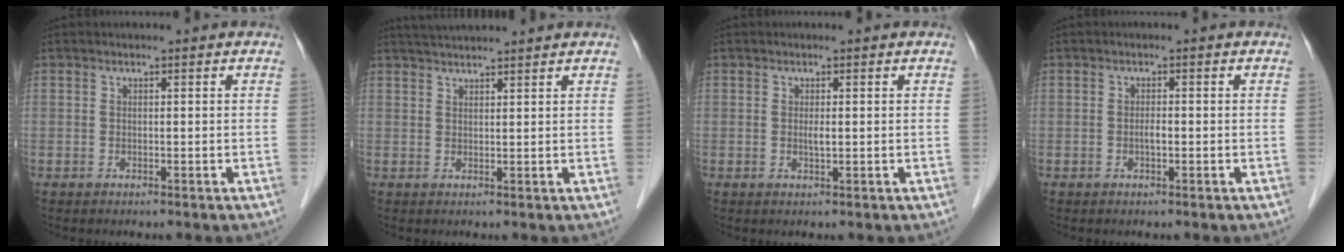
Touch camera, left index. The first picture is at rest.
{"total": 5.4, "force": [5.1, -0.4, 1.8], "torque": [-0.031, 0.033, 0.082]}
{"total": 1.0, "force": [0.1, 0.1, 1.0], "torque": [-0.023, -0.003, 0.003]}
{"total": 1.1, "force": [-0.3, 0.2, 1.0], "torque": [-0.021, 0.001, -0.006]}